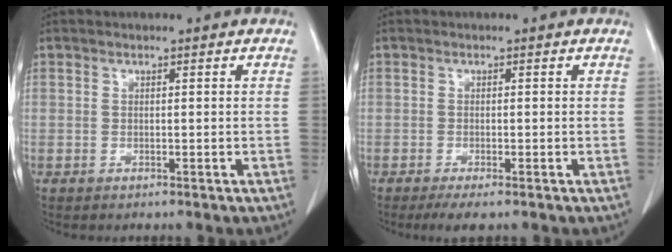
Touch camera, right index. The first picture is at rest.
{"total": 2.5, "force": [-1.7, 0.3, 1.8], "torque": [-0.033, -0.009, -0.030]}